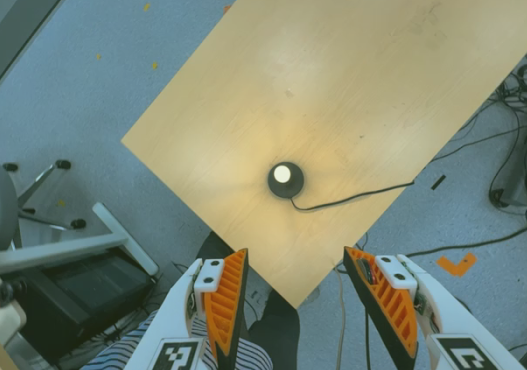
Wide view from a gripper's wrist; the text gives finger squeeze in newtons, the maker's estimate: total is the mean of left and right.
{"total": 0.0}